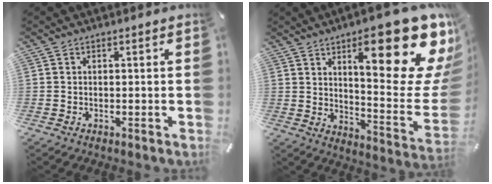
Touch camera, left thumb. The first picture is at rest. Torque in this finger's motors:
{"motor_torque": [2.75, 2.26, 1.60, -1.17, 0.27]}